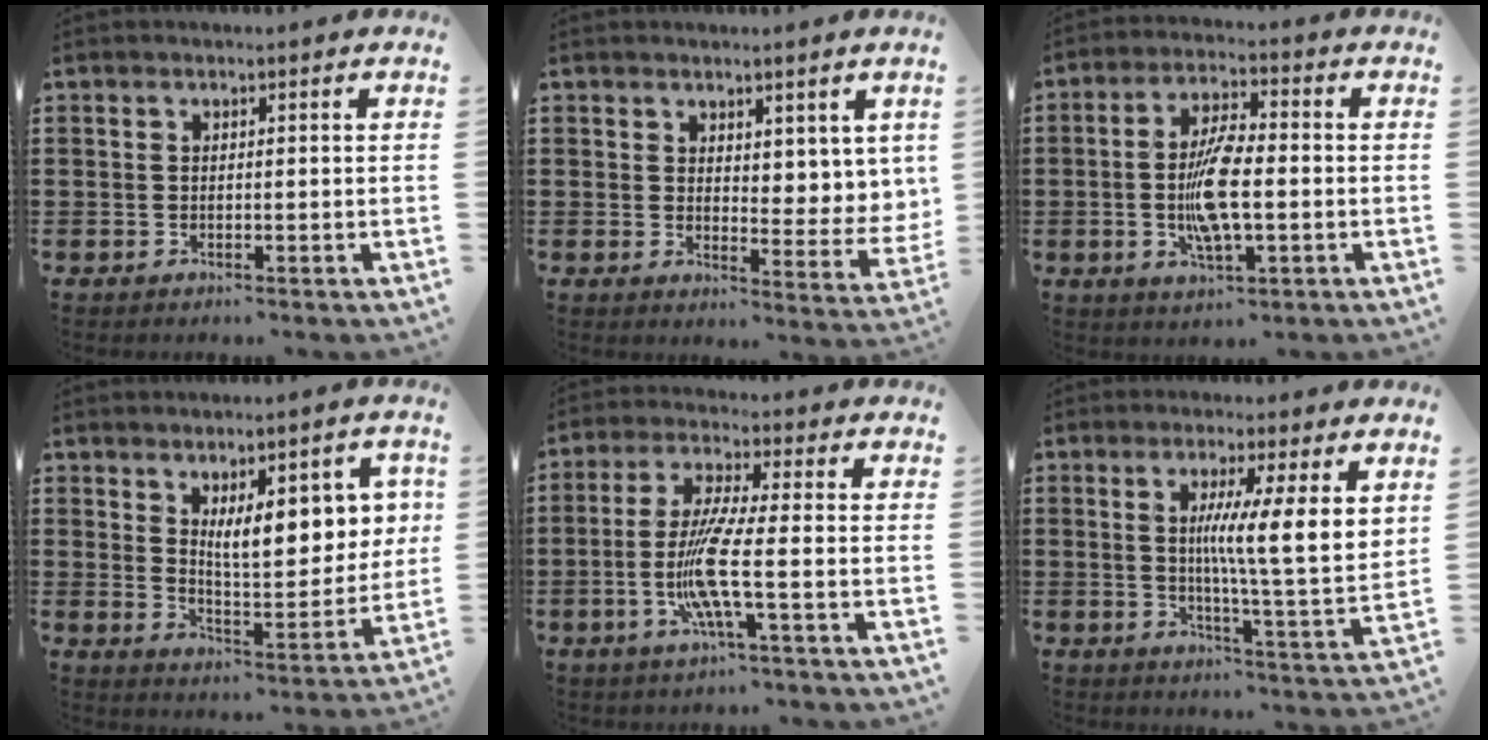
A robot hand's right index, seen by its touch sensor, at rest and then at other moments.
{"total": 4.5, "force": [3.7, 2.5, 0.7], "torque": [-0.014, -0.015, 0.068]}
{"total": 9.1, "force": [-1.1, 2.8, 8.5], "torque": [-0.182, -0.009, -0.025]}
{"total": 9.1, "force": [4.0, 3.5, 7.4], "torque": [-0.120, -0.009, 0.065]}
{"total": 9.4, "force": [-2.3, 0.4, 9.1], "torque": [-0.194, -0.024, -0.050]}
{"total": 8.5, "force": [3.2, 0.0, 7.9], "torque": [-0.143, -0.022, 0.047]}